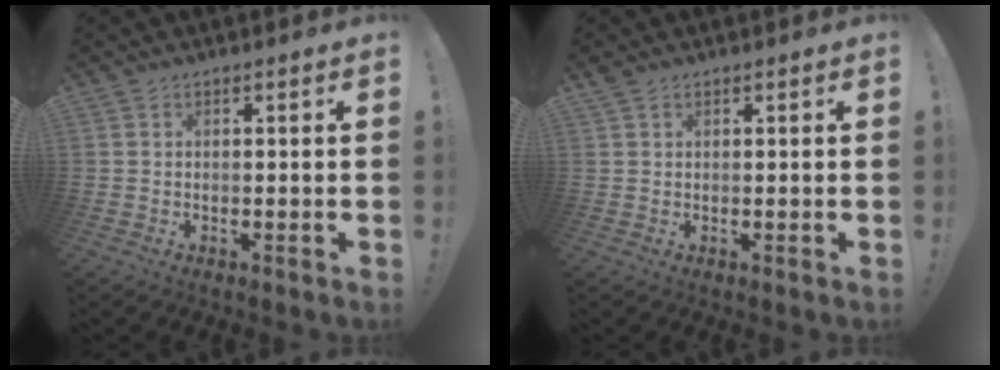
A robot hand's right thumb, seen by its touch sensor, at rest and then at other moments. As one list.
[{"total": 1.1, "force": [0.9, 0.4, 0.4], "torque": [0.000, -0.003, 0.016]}]